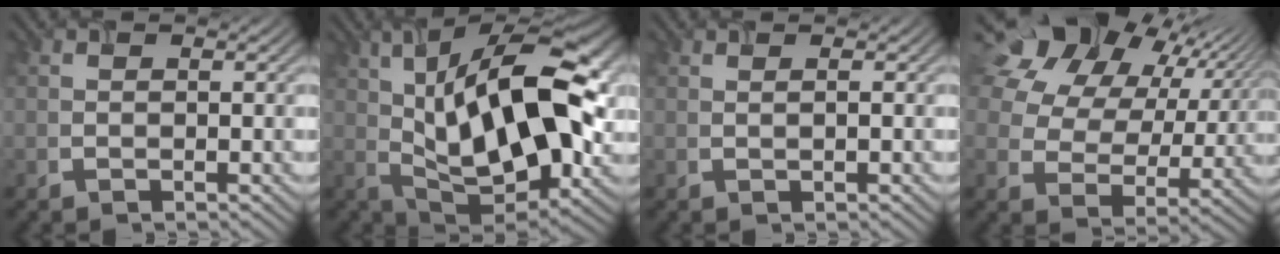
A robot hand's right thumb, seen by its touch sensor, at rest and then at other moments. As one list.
[{"total": 17.6, "force": [3.4, 8.4, 15.1], "torque": [-0.251, 0.022, 0.051]}, {"total": 0.6, "force": [0.3, 0.2, 0.5], "torque": [-0.001, -0.007, 0.001]}, {"total": 18.8, "force": [10.0, 13.1, 9.1], "torque": [-0.235, 0.064, 0.203]}]